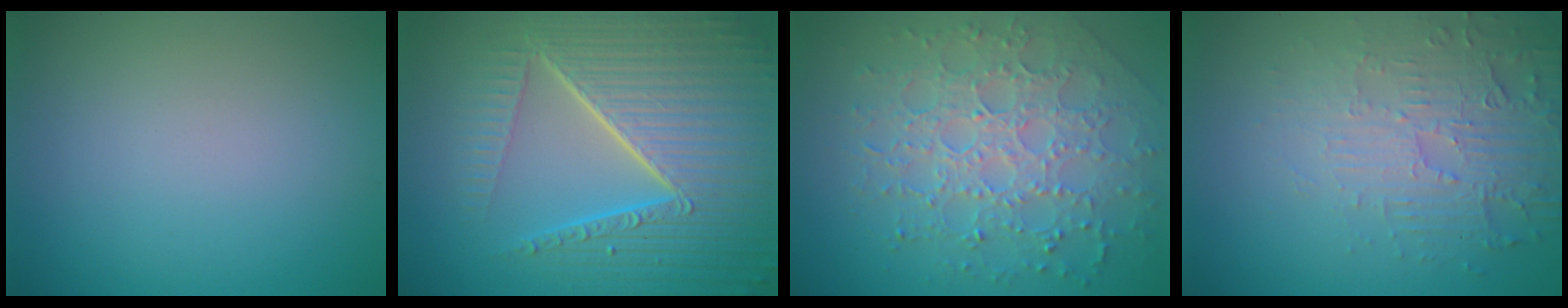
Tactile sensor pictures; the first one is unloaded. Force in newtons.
{"total": 10.4, "press": 6.7, "slide": 7.9}
{"total": 7.2, "press": 5.2, "slide": 5.0}
{"total": 5.2, "press": 3.4, "slide": 4.0}